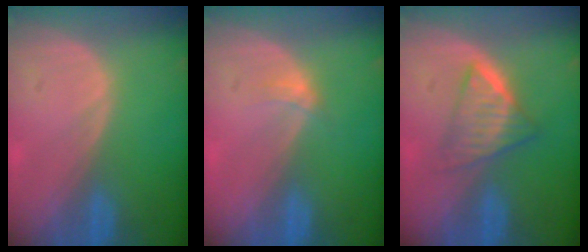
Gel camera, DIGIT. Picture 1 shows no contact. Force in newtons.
{"total": 1.6, "press": 1.3, "slide": 1.0}
{"total": 6.3, "press": 5.4, "slide": 3.3}